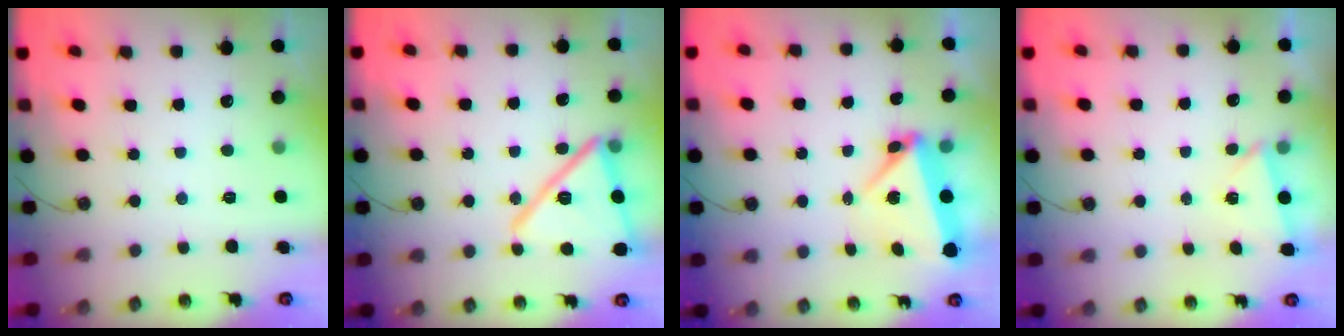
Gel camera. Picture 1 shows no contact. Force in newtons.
{"total": 19.0, "press": 18.9, "slide": 1.6}
{"total": 7.0, "press": 4.8, "slide": 5.2}
{"total": 2.5, "press": 0.6, "slide": 2.4}